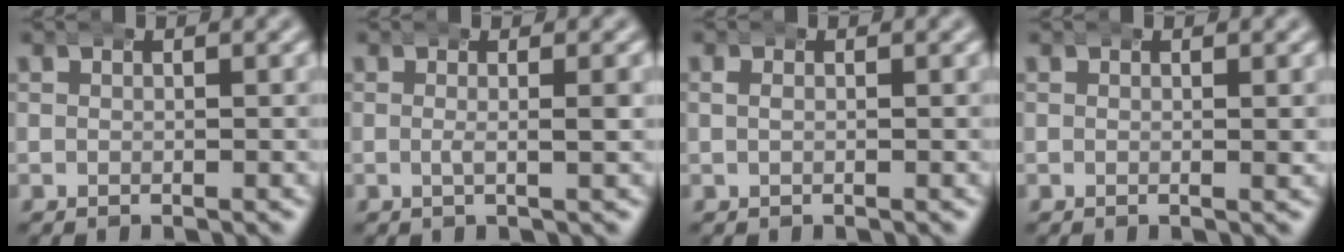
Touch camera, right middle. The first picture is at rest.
{"total": 2.0, "force": [0.1, 0.4, 1.9], "torque": [-0.031, 0.005, -0.005]}
{"total": 0.9, "force": [0.3, 0.5, 0.7], "torque": [-0.009, 0.005, 0.001]}
{"total": 0.6, "force": [0.3, 0.0, 0.5], "torque": [-0.006, 0.002, 0.000]}